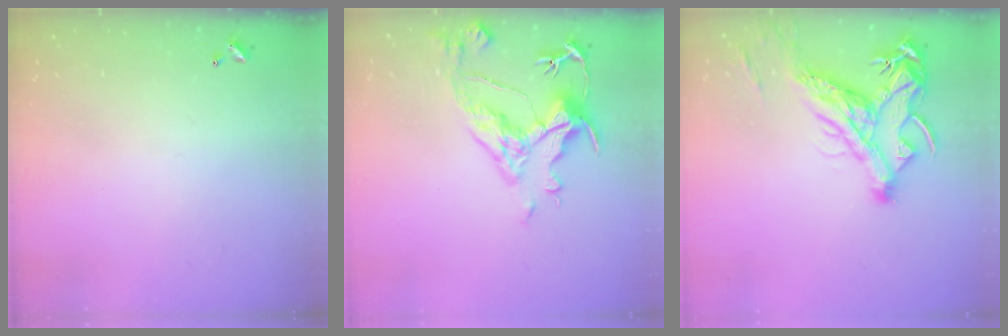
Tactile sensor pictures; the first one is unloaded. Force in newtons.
{"total": 7.1, "press": 6.9, "slide": 1.4}
{"total": 9.6, "press": 9.4, "slide": 1.7}